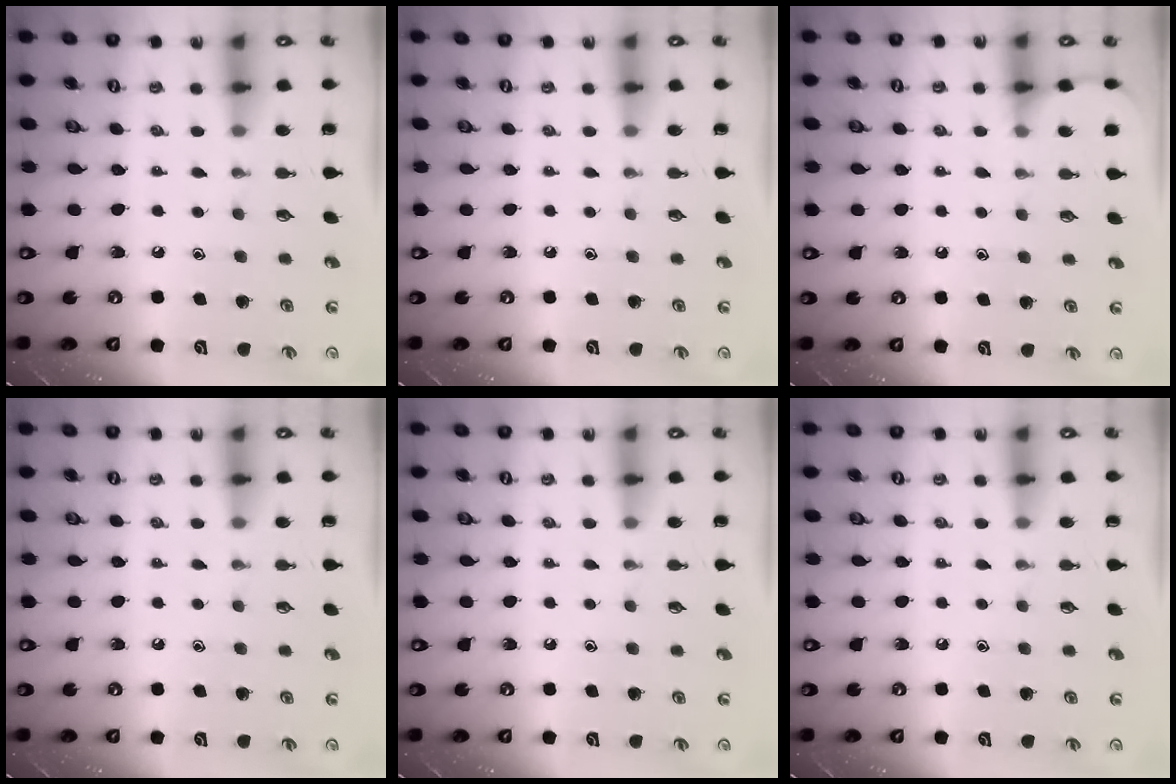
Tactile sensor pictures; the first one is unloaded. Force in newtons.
{"total": 0.0}
{"total": 3.9, "press": 3.8, "slide": 0.5}
{"total": 0.0}
{"total": 0.0}
{"total": 0.0}